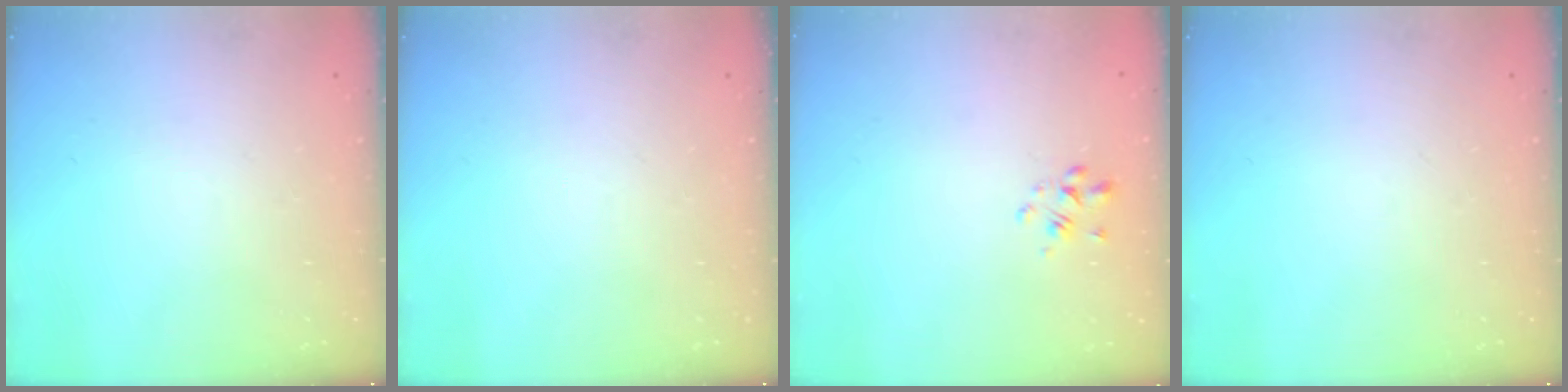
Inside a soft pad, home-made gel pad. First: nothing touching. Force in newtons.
{"total": 0.0}
{"total": 1.4, "press": 1.2, "slide": 0.8}
{"total": 0.0}